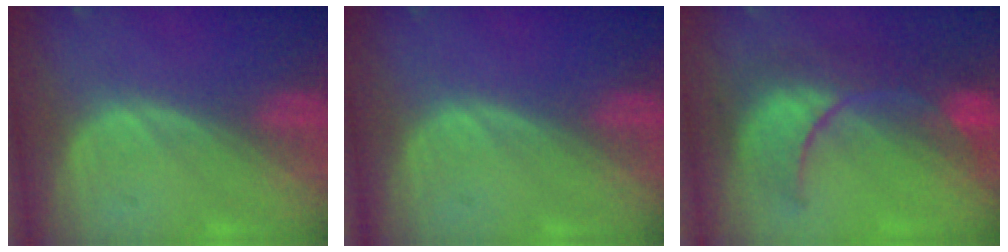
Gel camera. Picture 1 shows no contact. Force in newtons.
{"total": 0.0}
{"total": 9.2, "press": 9.0, "slide": 2.3}